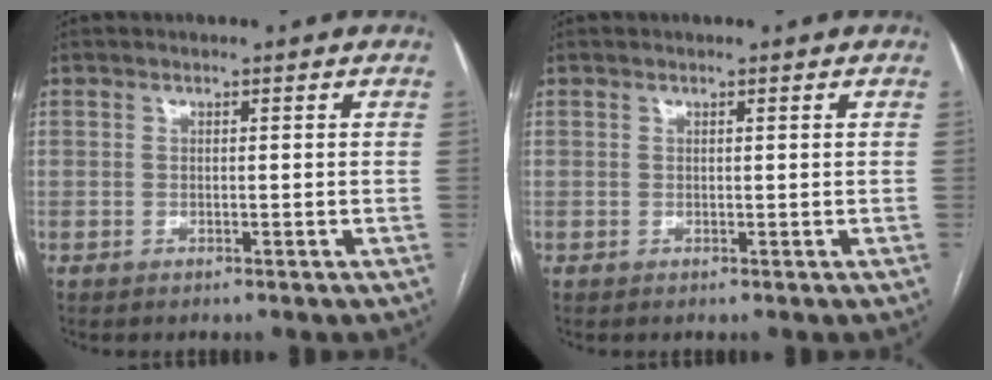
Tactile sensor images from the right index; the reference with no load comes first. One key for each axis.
{"total": 0.0}